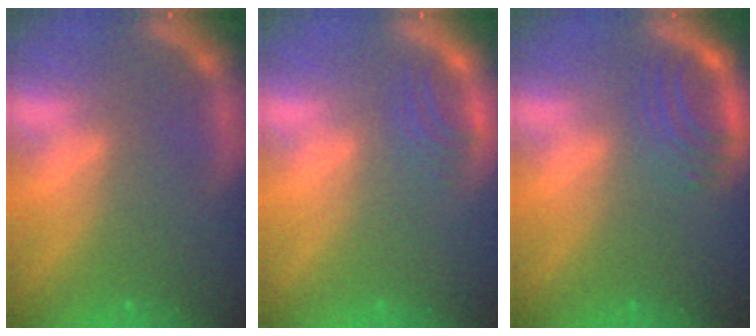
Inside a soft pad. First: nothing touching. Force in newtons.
{"total": 2.0}
{"total": 4.0}